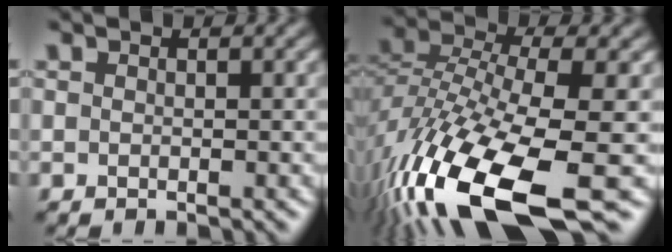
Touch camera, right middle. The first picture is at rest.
{"total": 14.3, "force": [-7.5, 4.6, 11.3], "torque": [-0.237, -0.016, -0.134]}